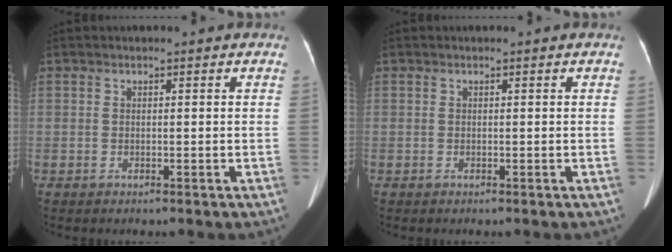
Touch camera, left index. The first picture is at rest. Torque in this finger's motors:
{"motor_torque": [0.00, 0.00, 0.00, 0.00]}